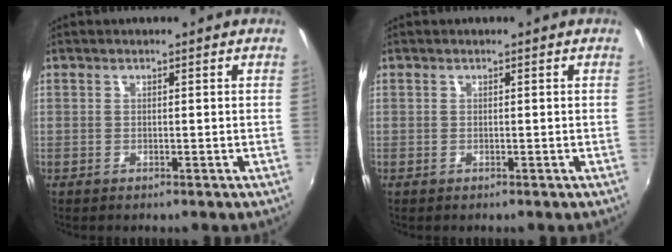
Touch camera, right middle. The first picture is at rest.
{"total": 0.0}